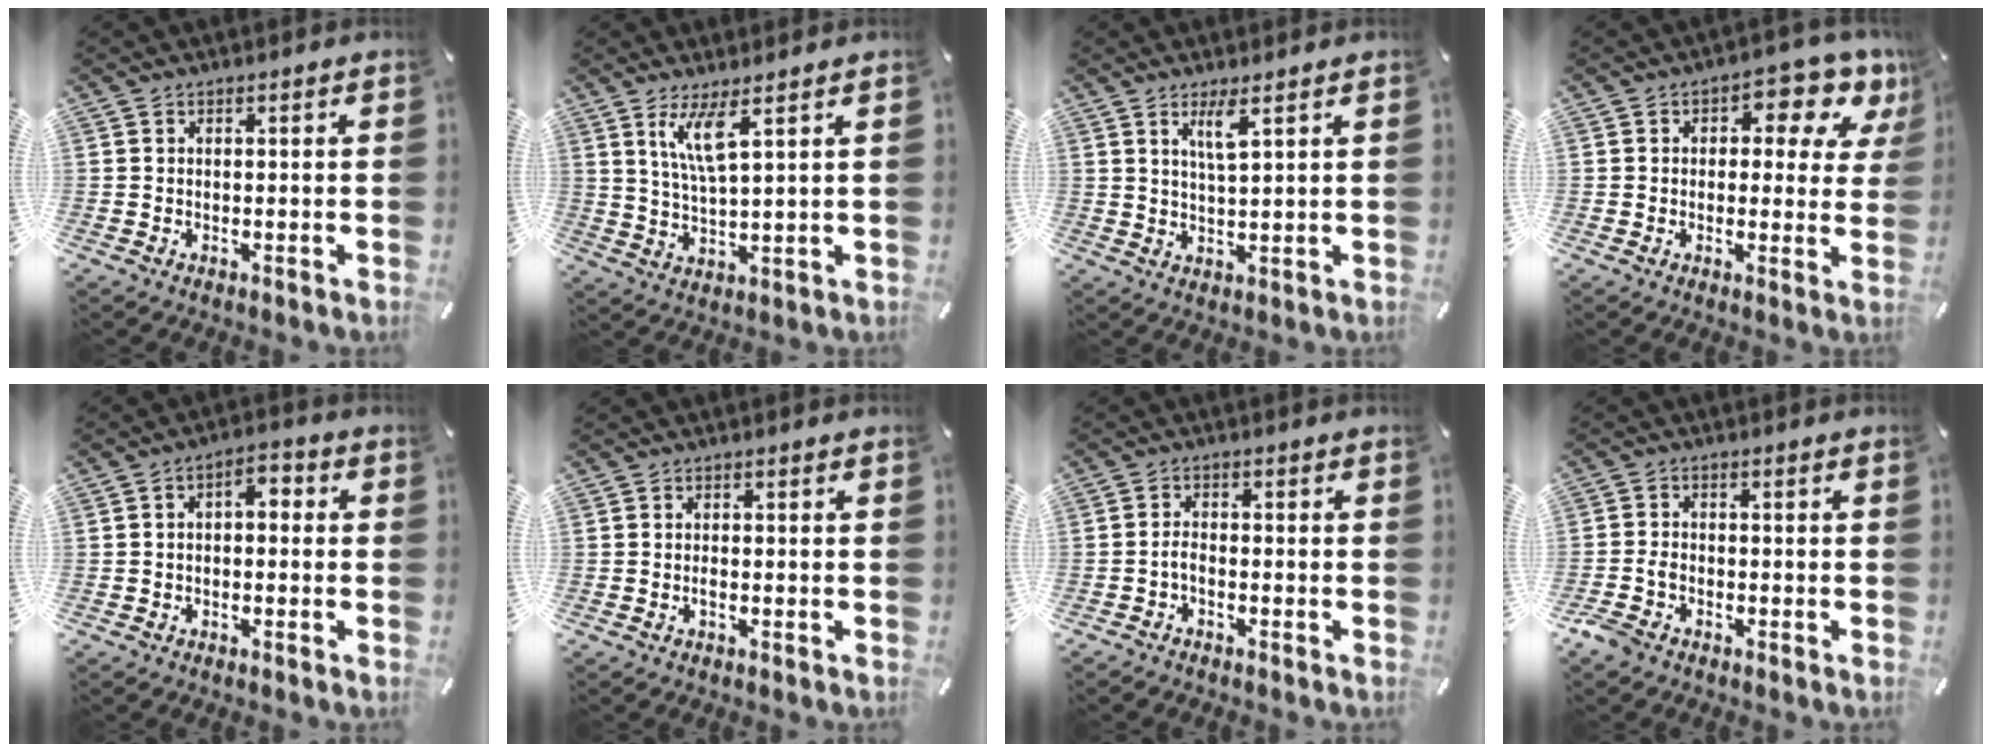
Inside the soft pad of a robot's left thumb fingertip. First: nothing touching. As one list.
[{"total": 7.7, "force": [4.3, 1.3, 6.3], "torque": [-0.134, -0.002, 0.073]}, {"total": 4.7, "force": [2.7, 0.4, 3.7], "torque": [-0.074, -0.005, 0.044]}, {"total": 8.3, "force": [3.8, 4.6, 5.8], "torque": [-0.059, -0.023, 0.055]}, {"total": 3.7, "force": [-1.5, 2.2, 2.5], "torque": [-0.047, 0.019, -0.032]}, {"total": 1.1, "force": [-0.5, 0.3, 0.9], "torque": [-0.018, -0.002, -0.009]}, {"total": 2.3, "force": [-1.5, 1.1, 1.3], "torque": [-0.034, 0.007, -0.031]}, {"total": 3.5, "force": [-2.2, 2.3, 1.3], "torque": [-0.036, 0.009, -0.045]}]